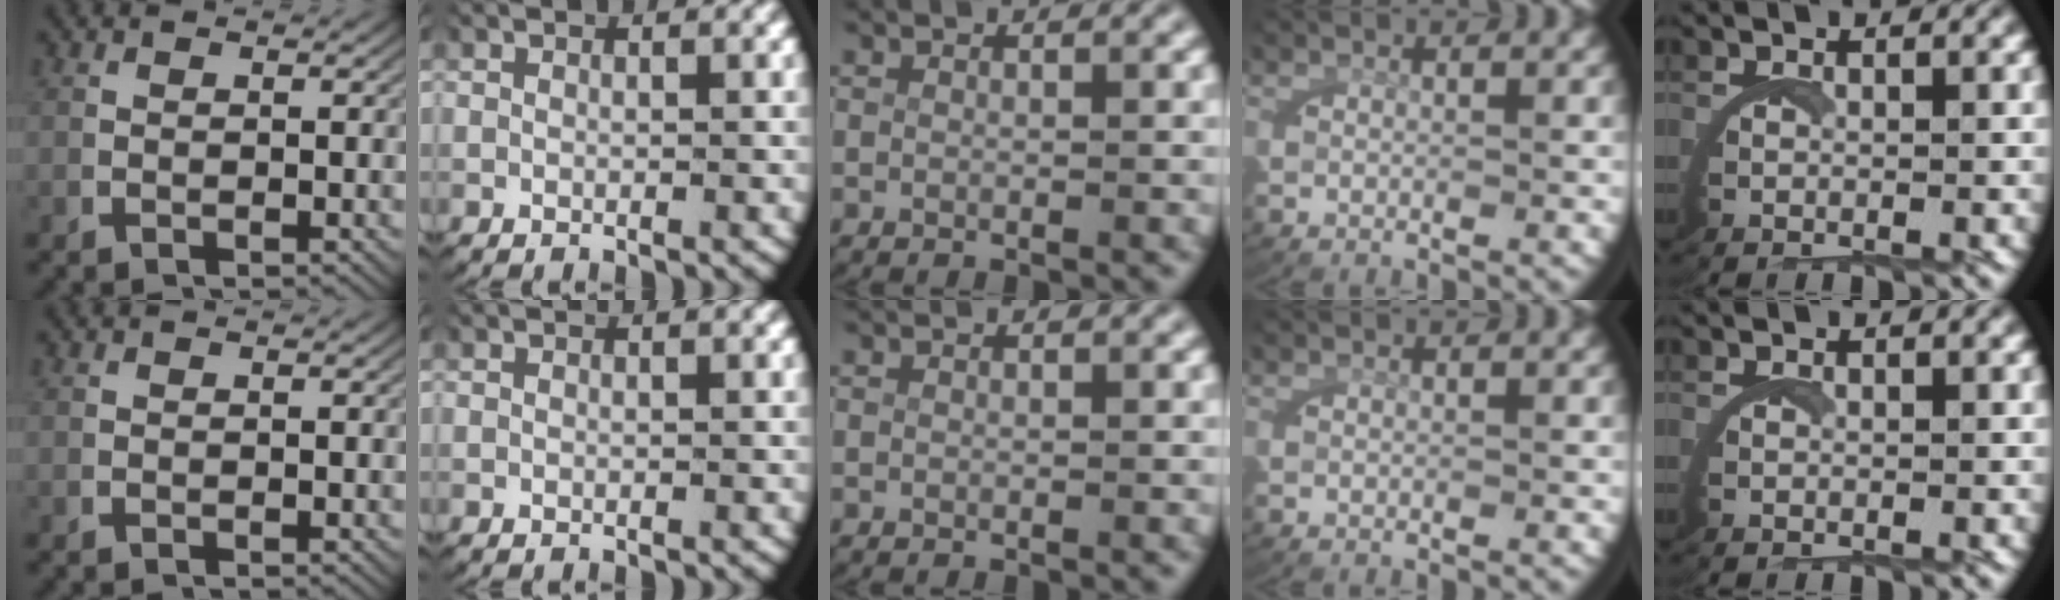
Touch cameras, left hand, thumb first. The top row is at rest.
{}